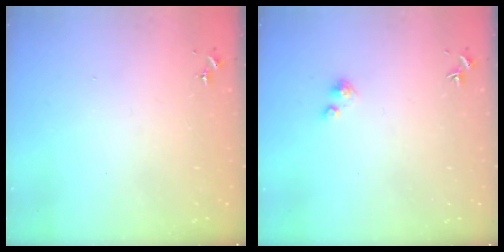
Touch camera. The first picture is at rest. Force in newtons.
{"total": 3.0, "press": 3.0, "slide": 0.3}